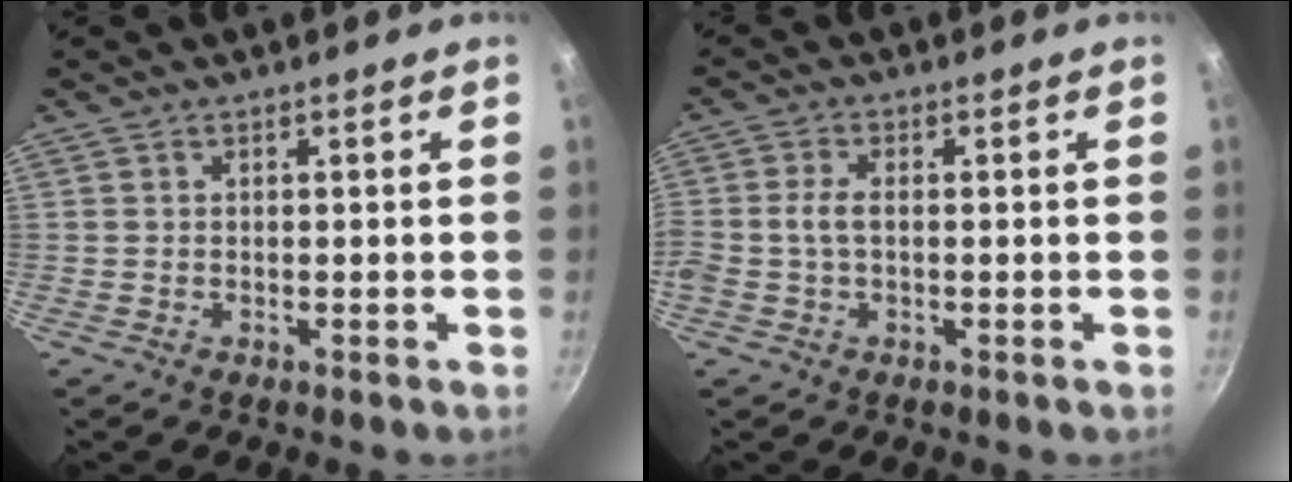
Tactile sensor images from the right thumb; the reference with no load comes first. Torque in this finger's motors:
{"motor_torque": [-0.08, -0.08, -0.10, 0.24, 0.13]}